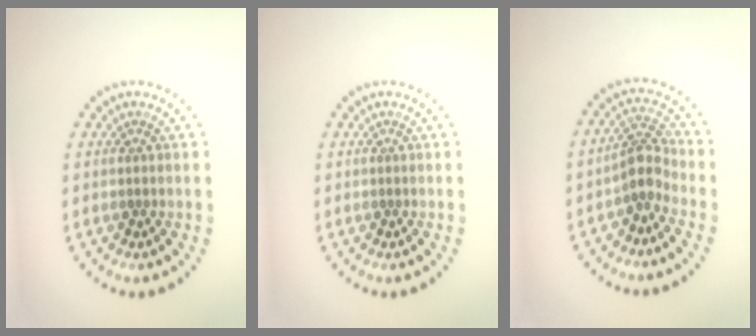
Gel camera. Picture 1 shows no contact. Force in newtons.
{"total": 0.0}
{"total": 2.8, "press": 2.1, "slide": 1.8}